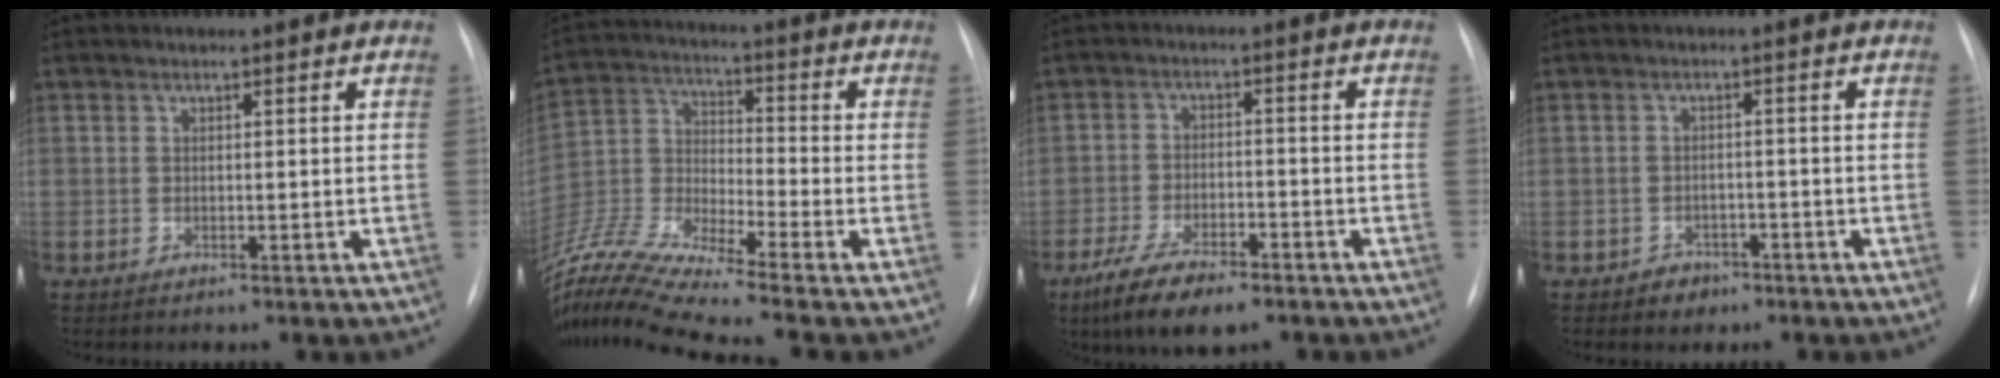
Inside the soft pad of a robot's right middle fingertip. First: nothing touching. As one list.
[{"total": 15.9, "force": [-14.4, -1.8, 6.6], "torque": [-0.142, 0.003, -0.272]}, {"total": 9.3, "force": [-6.6, 3.0, 5.9], "torque": [-0.109, -0.012, -0.110]}, {"total": 2.8, "force": [-1.8, 2.1, 0.5], "torque": [-0.005, 0.010, -0.021]}]